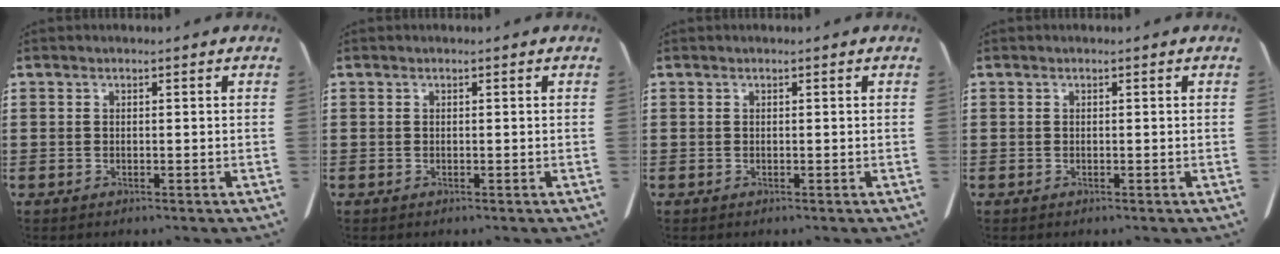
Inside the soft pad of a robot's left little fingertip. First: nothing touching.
{"total": 0.0}
{"total": 0.0}
{"total": 0.0}